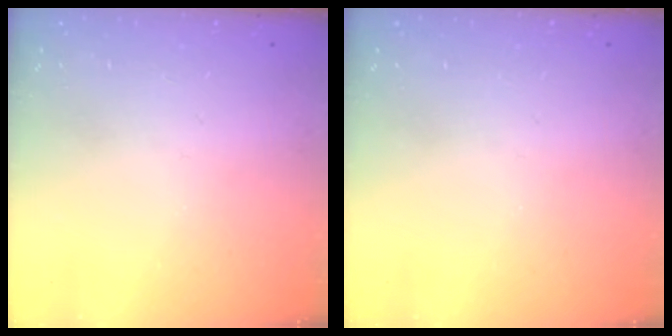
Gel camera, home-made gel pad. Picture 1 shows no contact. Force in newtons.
{"total": 0.0}